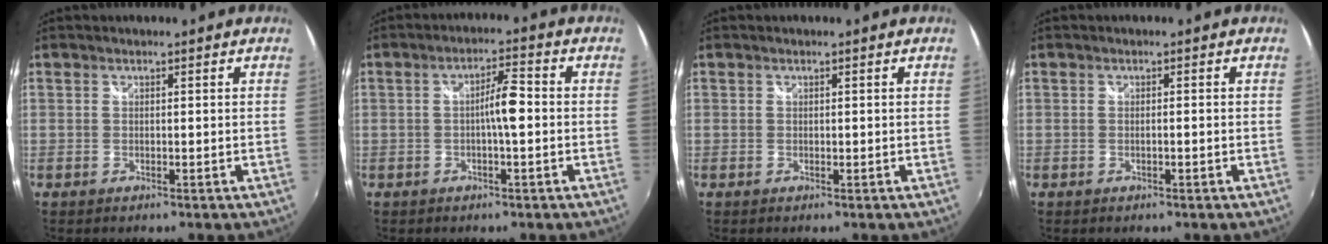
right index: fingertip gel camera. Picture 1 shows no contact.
{"total": 4.7, "force": [-0.6, 0.5, 4.6], "torque": [-0.077, 0.009, -0.010]}
{"total": 0.0}
{"total": 0.7, "force": [-0.4, 0.1, 0.6], "torque": [-0.009, 0.001, -0.007]}